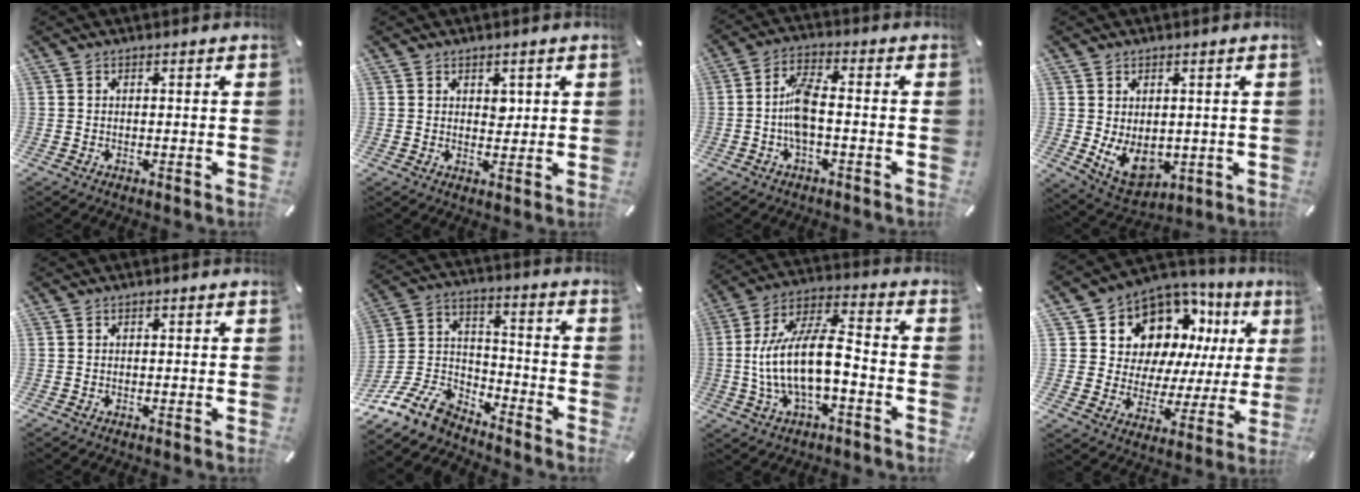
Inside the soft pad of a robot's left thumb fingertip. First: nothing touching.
{"total": 2.7, "force": [1.0, 2.1, 1.4], "torque": [-0.005, -0.006, 0.012]}
{"total": 7.5, "force": [-1.6, 2.6, 6.8], "torque": [-0.143, 0.000, -0.031]}
{"total": 8.3, "force": [-0.1, 6.4, 5.3], "torque": [-0.086, -0.009, 0.002]}
{"total": 0.0}
{"total": 12.6, "force": [-10.0, 5.8, 5.1], "torque": [-0.104, 0.040, -0.189]}
{"total": 15.4, "force": [-2.9, 7.0, 13.4], "torque": [-0.273, 0.002, -0.052]}
{"total": 12.1, "force": [7.7, 8.6, 3.7], "torque": [-0.065, -0.080, 0.141]}